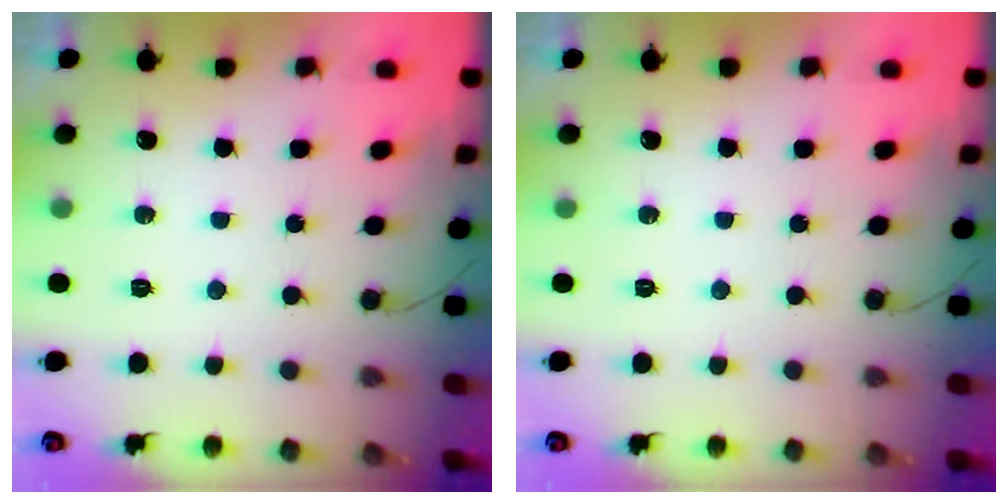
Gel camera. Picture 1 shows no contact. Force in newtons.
{"total": 0.0}